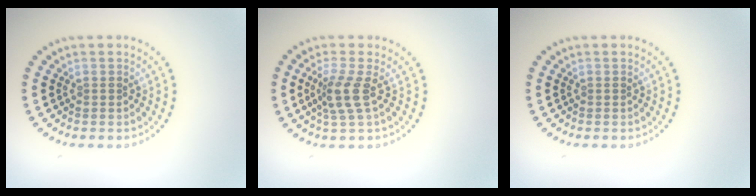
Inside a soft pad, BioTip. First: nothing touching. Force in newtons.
{"total": 2.6, "press": 1.9, "slide": 1.7}
{"total": 0.0}